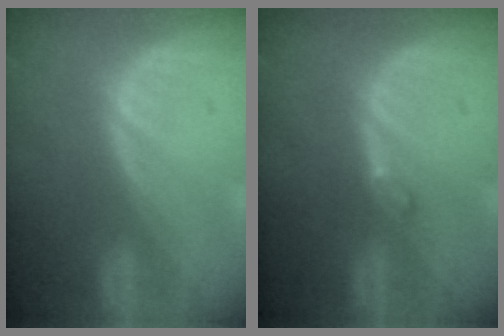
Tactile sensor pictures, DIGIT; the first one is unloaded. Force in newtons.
{"total": 1.2, "press": 1.1, "slide": 0.2}